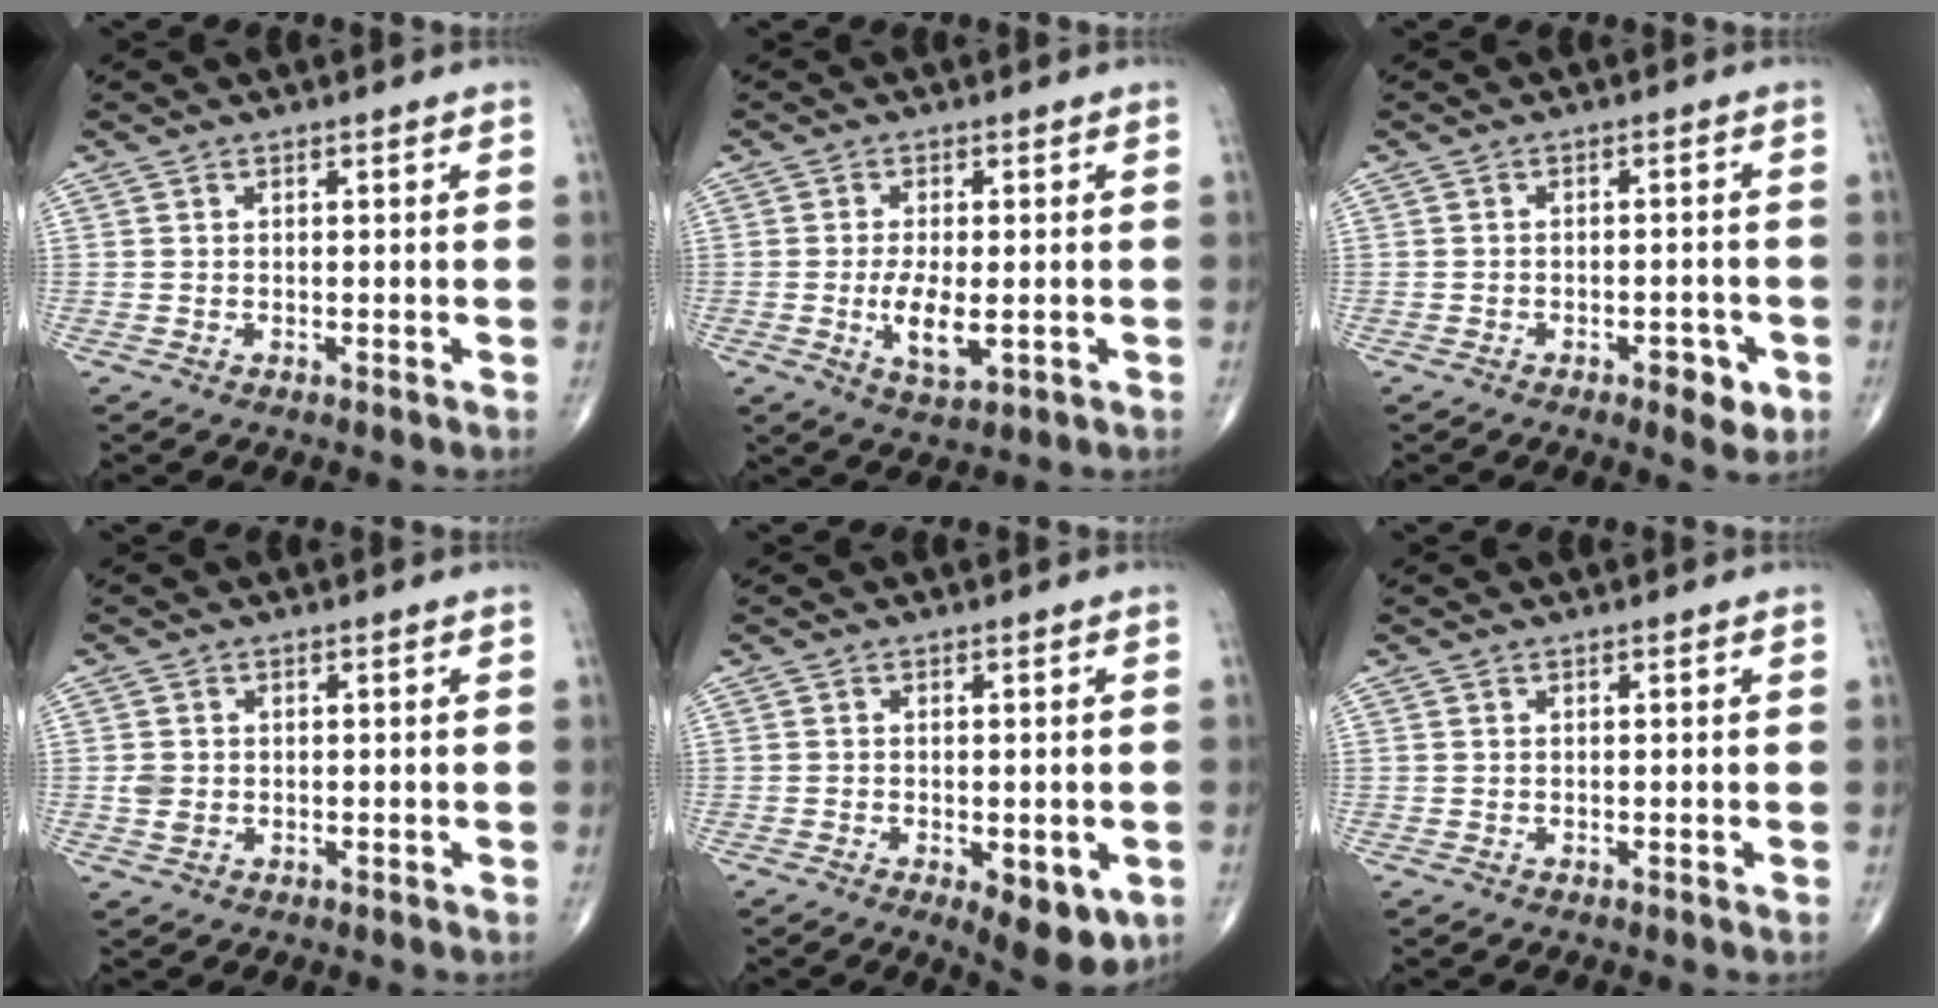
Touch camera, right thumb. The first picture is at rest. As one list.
[{"total": 6.2, "force": [-1.0, 2.5, 5.6], "torque": [-0.107, -0.014, -0.014]}, {"total": 4.5, "force": [-2.2, 2.1, 3.4], "torque": [-0.032, 0.008, -0.026]}, {"total": 2.3, "force": [-0.2, 1.9, 1.3], "torque": [-0.023, 0.001, -0.001]}, {"total": 8.3, "force": [-2.9, 3.5, 6.9], "torque": [-0.080, -0.008, -0.032]}, {"total": 0.0}]